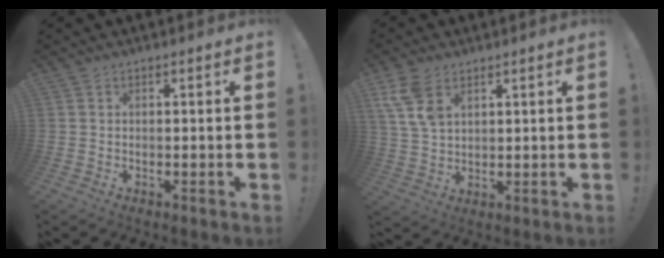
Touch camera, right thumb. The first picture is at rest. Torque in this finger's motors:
{"motor_torque": [-0.05, 0.04, -0.24, 0.13, 0.16]}